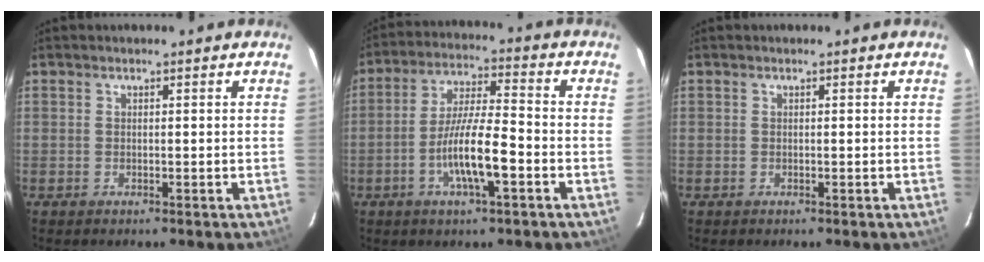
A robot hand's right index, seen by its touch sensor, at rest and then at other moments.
{"total": 10.5, "force": [-4.1, 1.6, 9.5], "torque": [-0.186, -0.003, -0.075]}
{"total": 0.0}